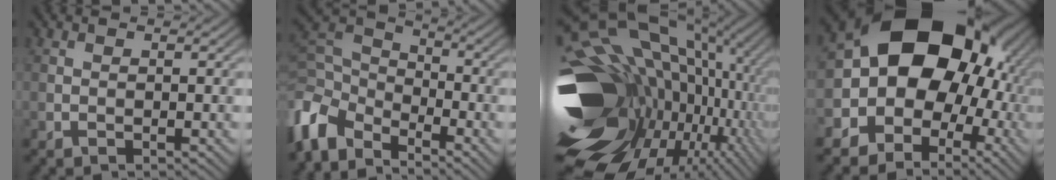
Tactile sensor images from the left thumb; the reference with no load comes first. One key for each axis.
{"total": 9.0, "fx": -5.3, "fy": 5.3, "fz": 5.1, "tx": -0.125, "ty": -0.009, "tz": -0.125}
{"total": 21.4, "fx": -1.2, "fy": 15.4, "fz": 14.8, "tx": -0.314, "ty": -0.018, "tz": 0.016}
{"total": 18.5, "fx": 1.7, "fy": 15.2, "fz": 10.4, "tx": -0.158, "ty": 0.004, "tz": 0.012}